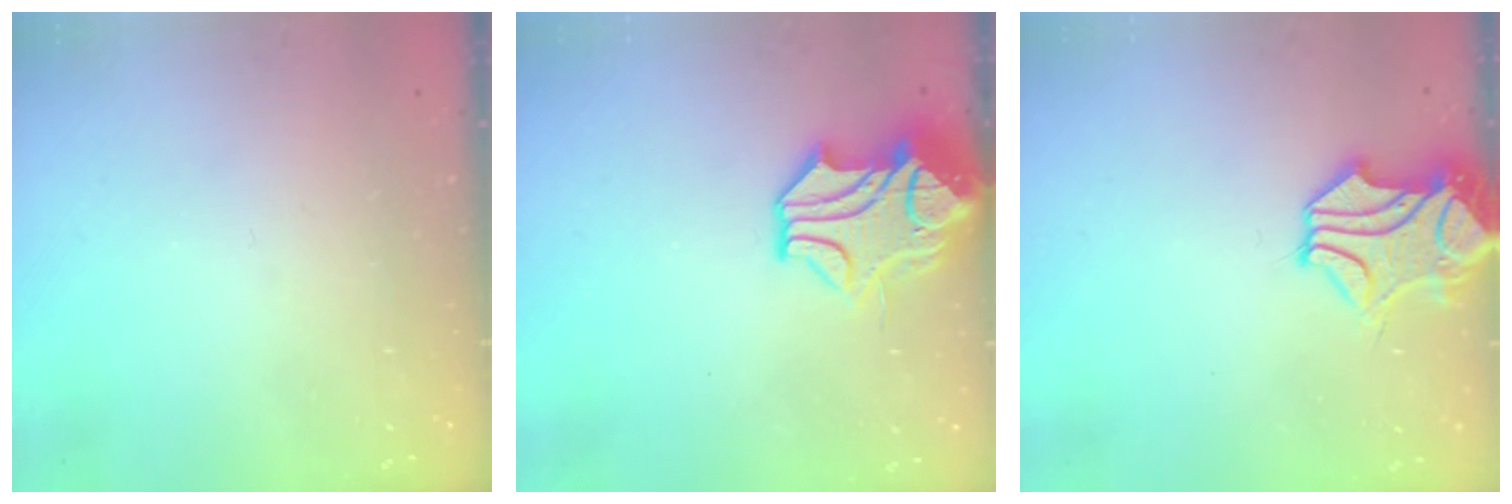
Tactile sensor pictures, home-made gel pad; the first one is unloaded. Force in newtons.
{"total": 4.2, "press": 4.0, "slide": 1.3}
{"total": 2.4, "press": 2.0, "slide": 1.3}